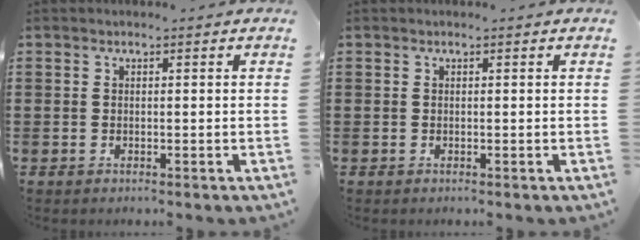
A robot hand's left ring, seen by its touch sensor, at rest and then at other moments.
{"total": 0.0}